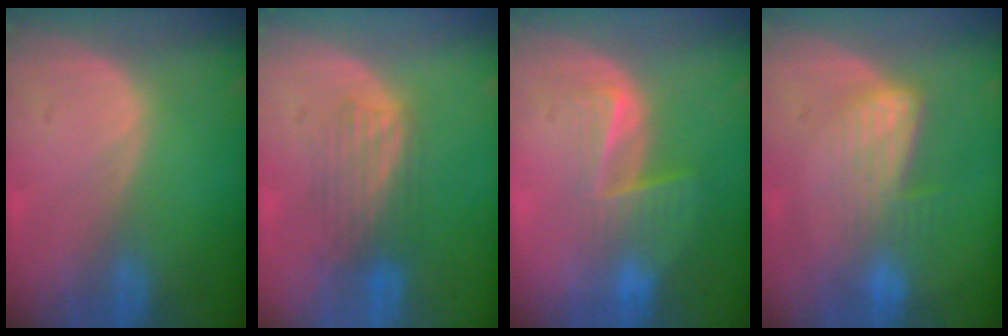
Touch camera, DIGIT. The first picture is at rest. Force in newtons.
{"total": 4.7, "press": 4.7, "slide": 0.3}
{"total": 6.7, "press": 5.7, "slide": 3.5}
{"total": 7.0, "press": 5.9, "slide": 3.8}